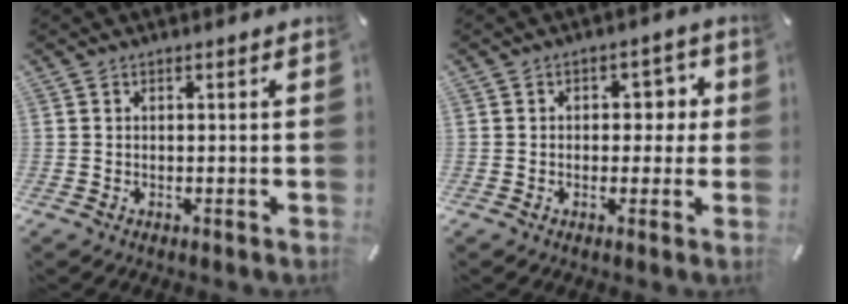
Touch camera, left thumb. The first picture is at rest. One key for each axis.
{"total": 5.1, "fx": 0.2, "fy": 3.8, "fz": 3.3, "tx": -0.029, "ty": -0.001, "tz": -0.011}